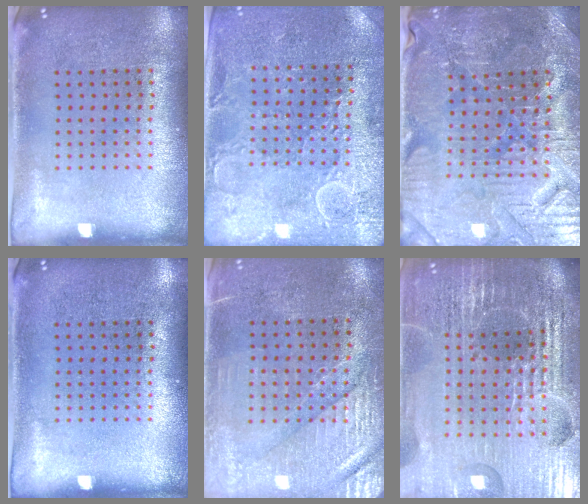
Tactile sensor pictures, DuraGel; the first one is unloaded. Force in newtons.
{"total": 2.9, "press": 2.8, "slide": 0.4}
{"total": 3.8, "press": 3.7, "slide": 0.5}
{"total": 0.0}
{"total": 3.2, "press": 2.9, "slide": 1.1}
{"total": 6.8, "press": 5.9, "slide": 3.4}